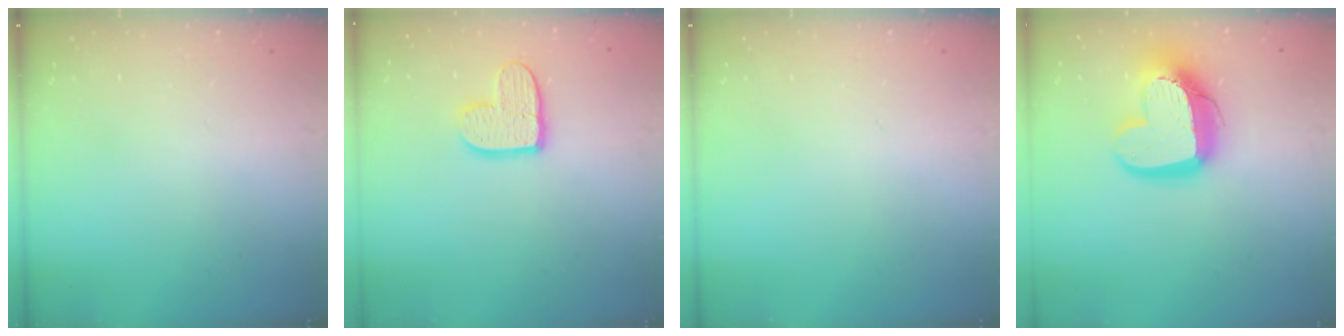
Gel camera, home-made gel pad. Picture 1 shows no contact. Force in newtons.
{"total": 11.0, "press": 10.9, "slide": 0.9}
{"total": 0.0}
{"total": 17.2, "press": 17.2, "slide": 1.5}